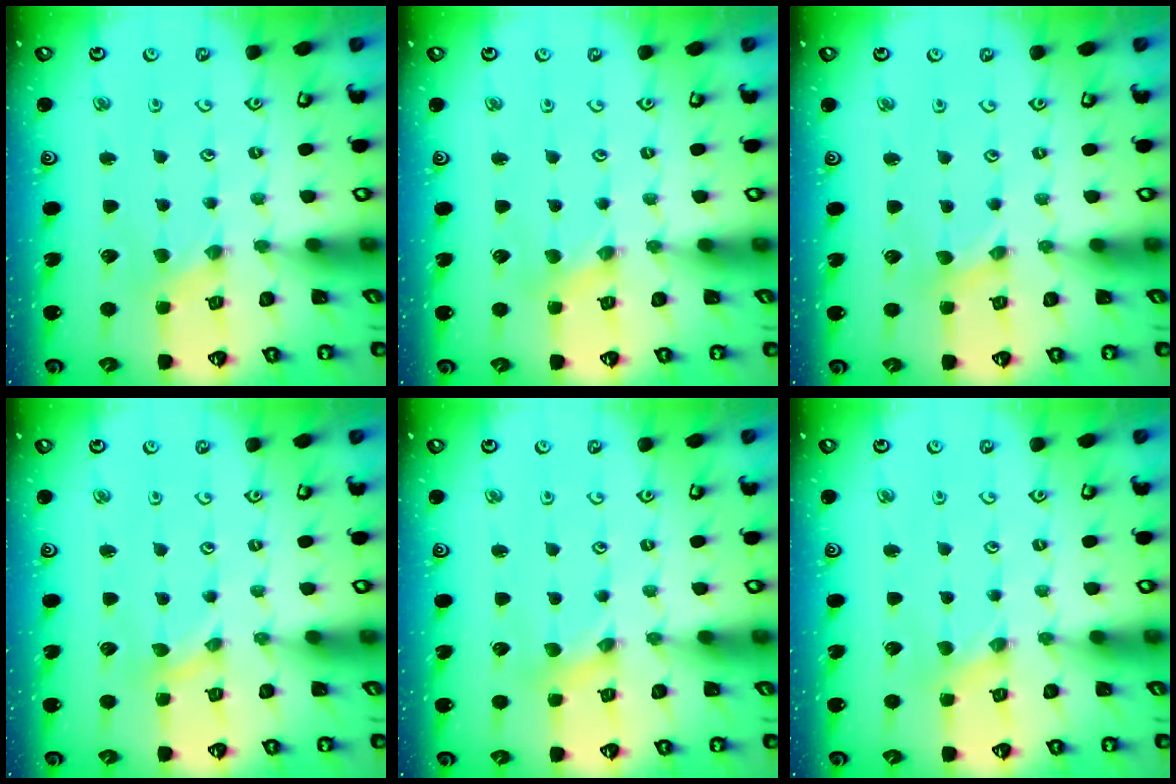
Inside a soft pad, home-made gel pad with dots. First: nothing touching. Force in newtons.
{"total": 0.9, "press": 0.9, "slide": 0.1}
{"total": 0.0}
{"total": 0.0}
{"total": 0.0}
{"total": 0.0}